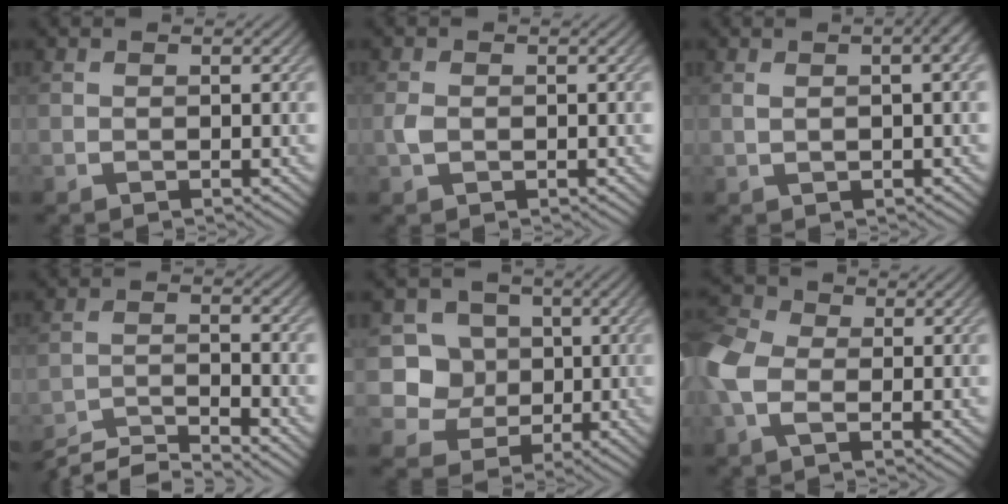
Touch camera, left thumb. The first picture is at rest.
{"total": 1.4, "force": [-0.3, 0.9, 1.0], "torque": [-0.027, 0.000, -0.008]}
{"total": 4.9, "force": [1.7, 1.8, 4.3], "torque": [-0.045, 0.017, 0.007]}
{"total": 6.5, "force": [-6.0, 0.7, 2.5], "torque": [-0.051, 0.003, -0.113]}
{"total": 6.5, "force": [0.6, 6.1, 2.3], "torque": [-0.061, -0.009, -0.003]}
{"total": 7.4, "force": [-1.3, 4.7, 5.6], "torque": [-0.168, 0.001, -0.041]}